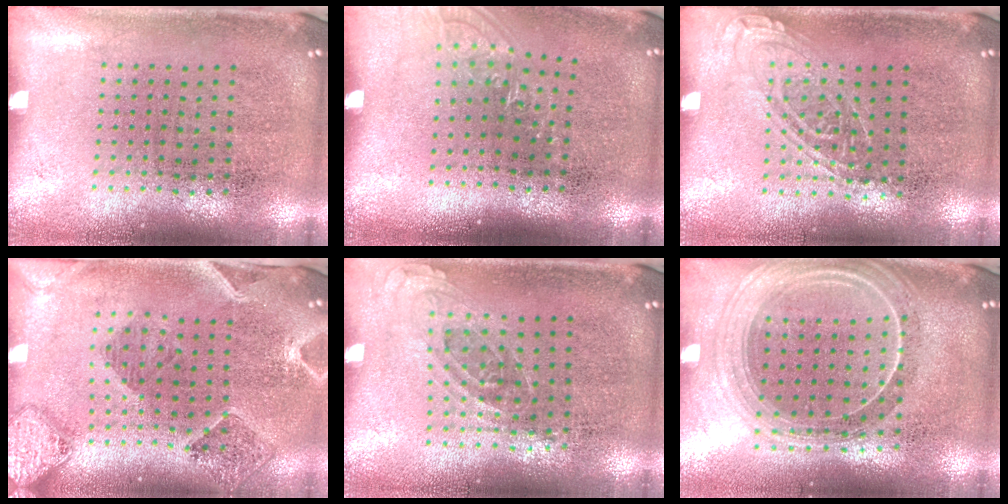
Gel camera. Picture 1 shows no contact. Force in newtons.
{"total": 1.1, "press": 1.0, "slide": 0.5}
{"total": 1.2, "press": 1.1, "slide": 0.4}
{"total": 1.6, "press": 1.5, "slide": 0.4}
{"total": 0.8, "press": 0.7, "slide": 0.4}
{"total": 2.2, "press": 2.0, "slide": 1.1}